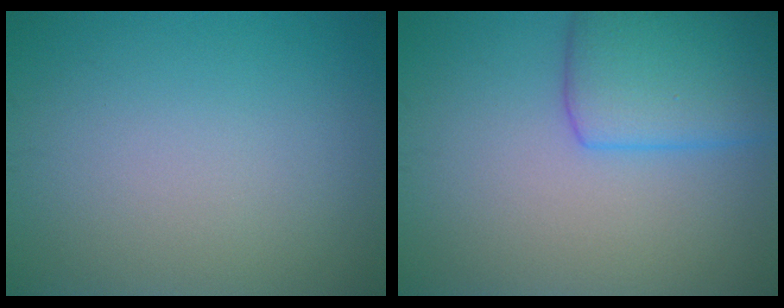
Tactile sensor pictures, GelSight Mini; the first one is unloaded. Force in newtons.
{"total": 5.7, "press": 5.7, "slide": 0.2}